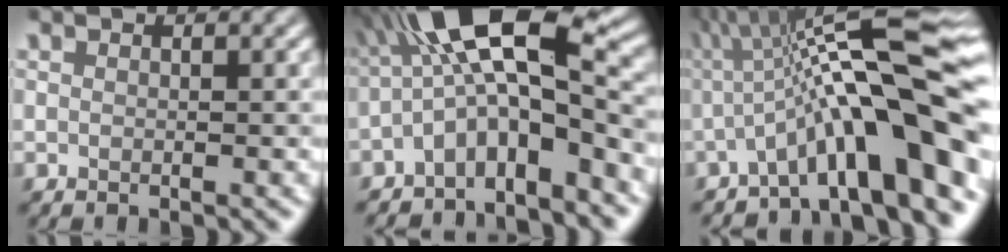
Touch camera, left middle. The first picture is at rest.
{"total": 10.6, "force": [-1.9, 3.5, 9.9], "torque": [-0.154, 0.032, -0.047]}
{"total": 14.0, "force": [-2.6, 2.4, 13.5], "torque": [-0.202, 0.033, -0.038]}